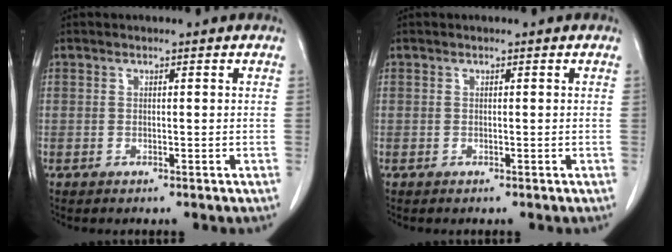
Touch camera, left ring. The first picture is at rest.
{"total": 0.0}